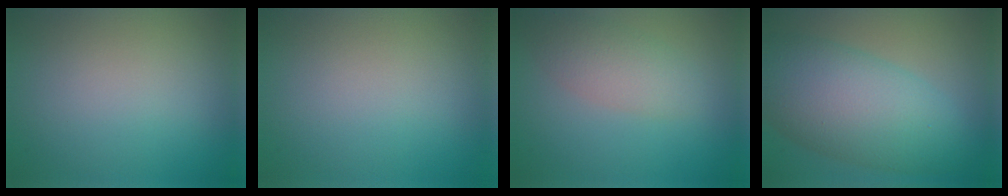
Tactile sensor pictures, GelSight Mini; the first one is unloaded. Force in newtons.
{"total": 0.0}
{"total": 3.0, "press": 3.0, "slide": 0.1}
{"total": 8.7, "press": 8.6, "slide": 0.2}